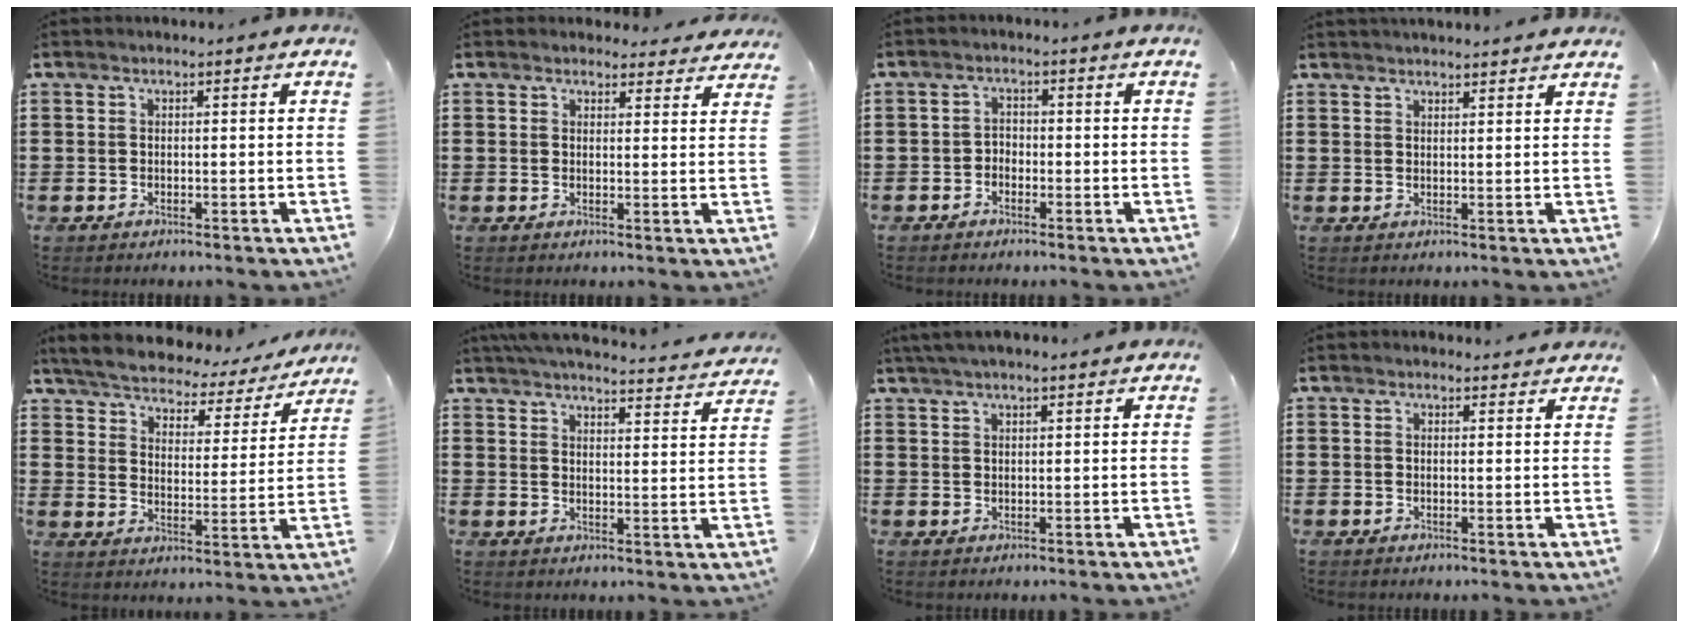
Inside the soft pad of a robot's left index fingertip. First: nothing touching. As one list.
[{"total": 2.6, "force": [2.5, 0.8, 0.3], "torque": [-0.005, -0.008, 0.045]}, {"total": 1.7, "force": [-1.5, 0.9, 0.1], "torque": [-0.009, 0.003, -0.032]}, {"total": 1.9, "force": [1.9, 0.0, -0.1], "torque": [-0.004, -0.001, 0.038]}, {"total": 4.3, "force": [4.2, 0.5, 0.6], "torque": [-0.039, -0.033, 0.066]}, {"total": 4.6, "force": [4.6, 0.0, 0.8], "torque": [-0.035, -0.028, 0.080]}, {"total": 2.4, "force": [1.9, 0.3, 1.4], "torque": [-0.030, 0.004, 0.036]}, {"total": 1.1, "force": [1.0, 0.4, 0.0], "torque": [-0.003, 0.003, 0.021]}]